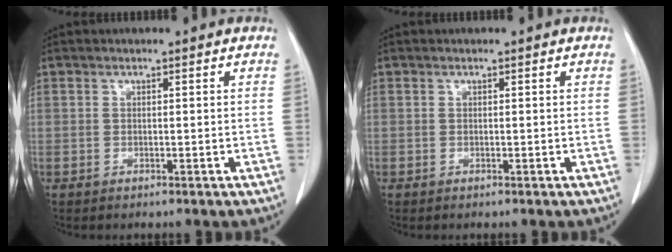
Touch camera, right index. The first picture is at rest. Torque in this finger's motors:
{"motor_torque": [0.00, 0.00, 0.00, 0.00]}